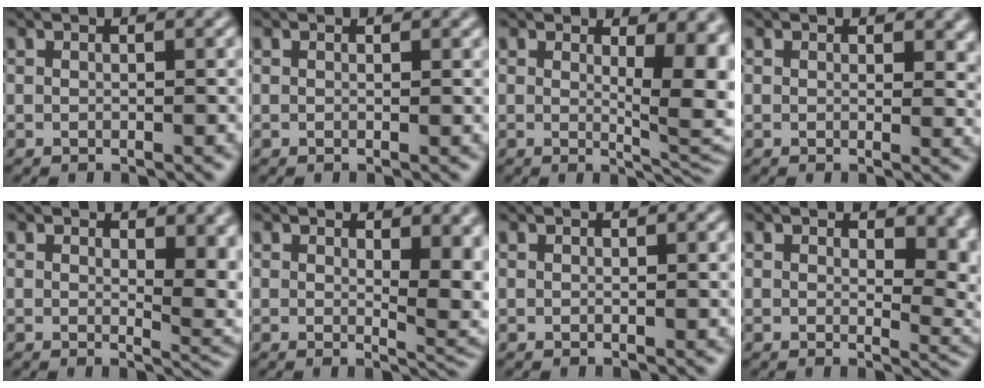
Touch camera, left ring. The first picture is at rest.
{"total": 0.0}
{"total": 8.1, "force": [1.5, 2.9, 7.4], "torque": [-0.075, -0.009, 0.028]}
{"total": 2.5, "force": [0.8, 1.5, 1.8], "torque": [-0.016, -0.004, 0.007]}
{"total": 6.1, "force": [1.2, 2.8, 5.2], "torque": [-0.061, -0.012, 0.025]}
{"total": 6.6, "force": [1.1, 2.8, 5.9], "torque": [-0.069, -0.013, 0.025]}
{"total": 0.0}
{"total": 5.3, "force": [1.7, 2.9, 4.1], "torque": [-0.039, -0.011, 0.026]}